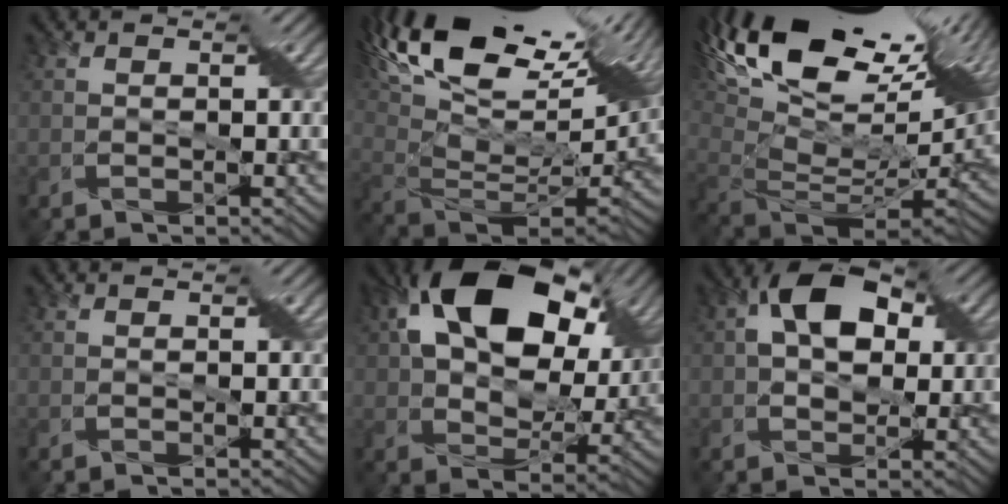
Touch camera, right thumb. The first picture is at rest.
{"total": 21.0, "force": [12.8, 8.7, 14.2], "torque": [-0.279, 0.068, 0.220]}
{"total": 20.3, "force": [10.7, 8.9, 14.8], "torque": [-0.270, 0.054, 0.205]}
{"total": 0.0}
{"total": 18.8, "force": [8.1, 11.8, 12.2], "torque": [-0.231, 0.039, 0.135]}
{"total": 8.6, "force": [2.2, 5.4, 6.3], "torque": [-0.118, 0.021, 0.023]}